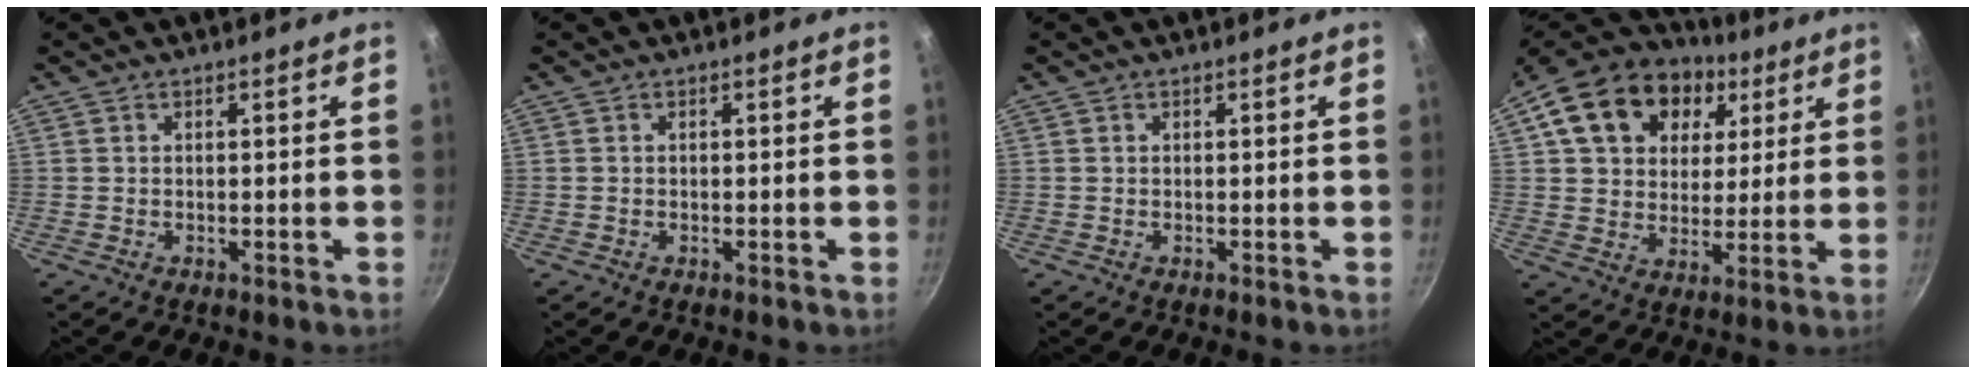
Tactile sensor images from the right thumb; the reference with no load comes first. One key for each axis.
{"total": 0.0}
{"total": 0.0}
{"total": 20.6, "fx": 7.8, "fy": 15.3, "fz": 11.3, "tx": -0.188, "ty": 0.009, "tz": 0.125}